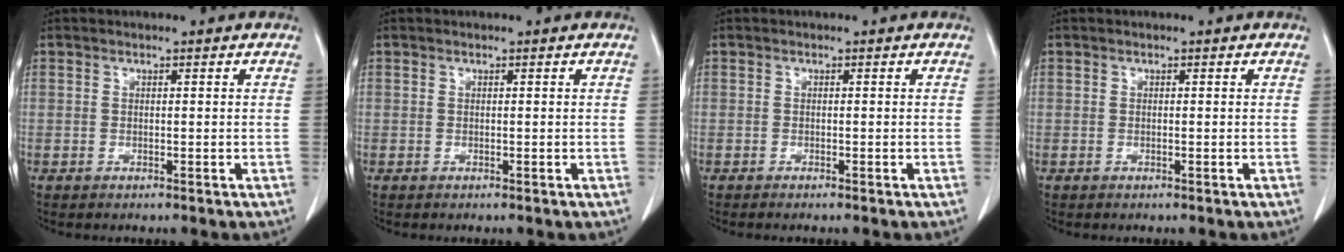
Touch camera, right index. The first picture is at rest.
{"total": 0.0}
{"total": 1.0, "force": [-0.9, -0.1, 0.5], "torque": [-0.008, 0.000, -0.011]}
{"total": 0.0}